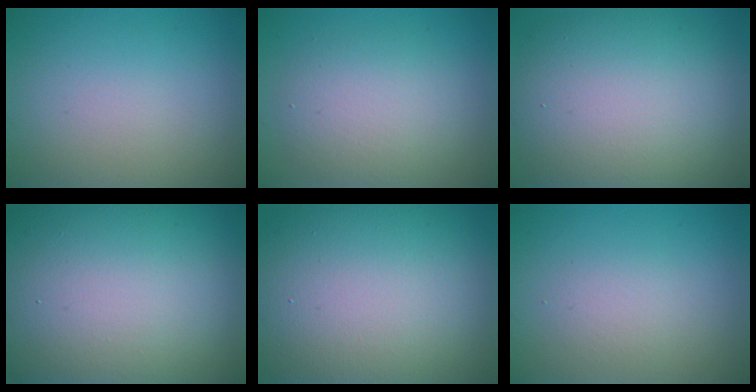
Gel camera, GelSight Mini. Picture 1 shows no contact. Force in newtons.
{"total": 4.4, "press": 4.4, "slide": 0.4}
{"total": 12.6, "press": 12.5, "slide": 0.5}
{"total": 24.8, "press": 24.8, "slide": 0.9}
{"total": 18.6, "press": 18.5, "slide": 1.2}
{"total": 1.6, "press": 1.6, "slide": 0.1}